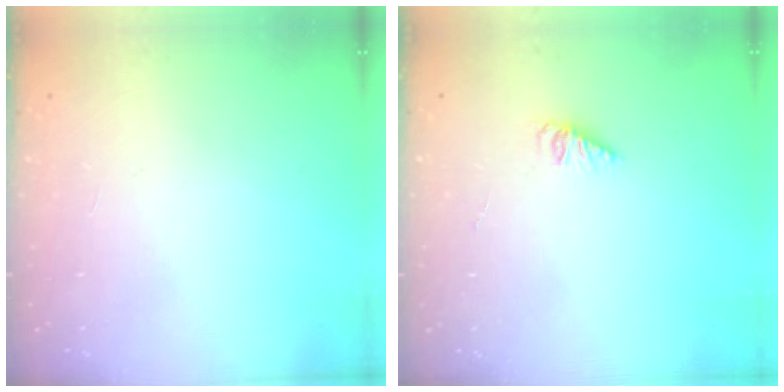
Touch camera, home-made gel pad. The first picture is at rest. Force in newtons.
{"total": 1.6, "press": 1.6, "slide": 0.2}